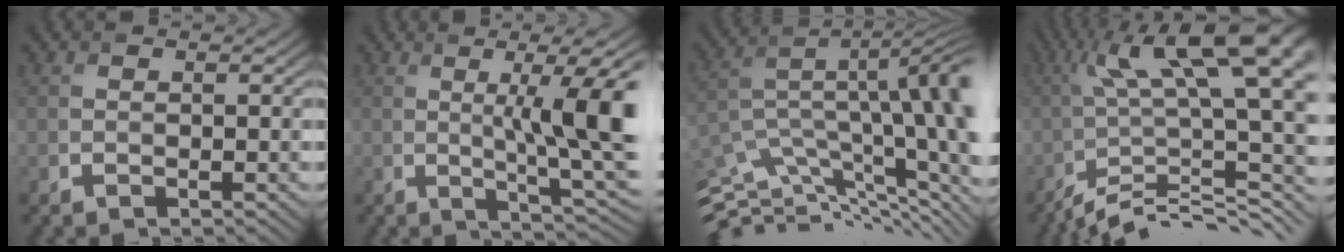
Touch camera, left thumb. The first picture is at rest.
{"total": 12.7, "force": [1.1, 2.5, 12.4], "torque": [-0.145, 0.016, 0.032]}
{"total": 12.7, "force": [-3.2, 5.8, 10.8], "torque": [-0.195, -0.016, -0.038]}
{"total": 15.4, "force": [-2.5, 3.9, 14.7], "torque": [-0.227, 0.013, -0.037]}